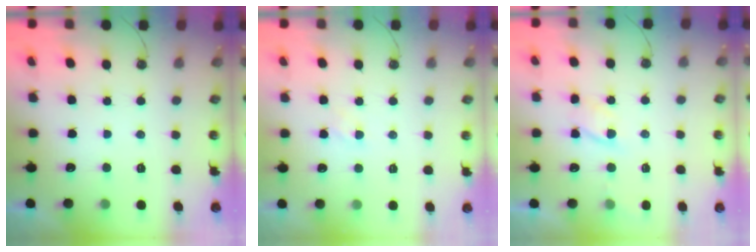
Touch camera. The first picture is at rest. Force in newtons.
{"total": 2.2, "press": 2.2, "slide": 0.3}
{"total": 4.5, "press": 4.4, "slide": 0.8}